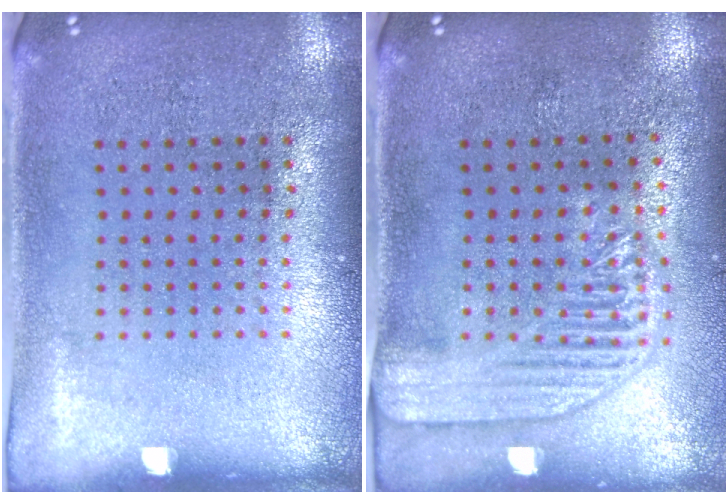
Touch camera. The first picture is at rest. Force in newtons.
{"total": 2.1, "press": 1.9, "slide": 0.9}